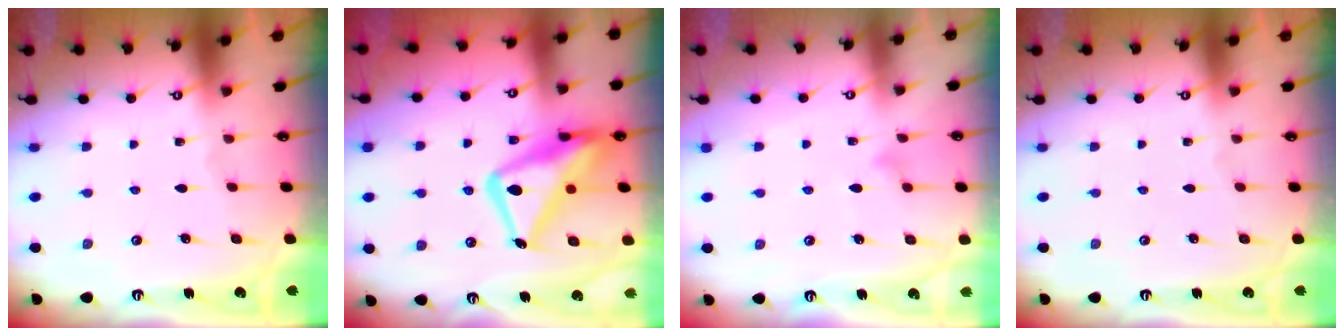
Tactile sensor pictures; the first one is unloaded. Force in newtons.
{"total": 19.5, "press": 19.4, "slide": 1.8}
{"total": 9.8, "press": 9.8, "slide": 0.4}
{"total": 0.0}